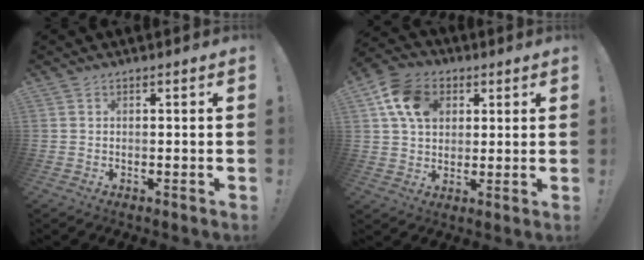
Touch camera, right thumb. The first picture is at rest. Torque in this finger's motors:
{"motor_torque": [-0.60, 1.02, 0.90, 0.16, 0.05]}